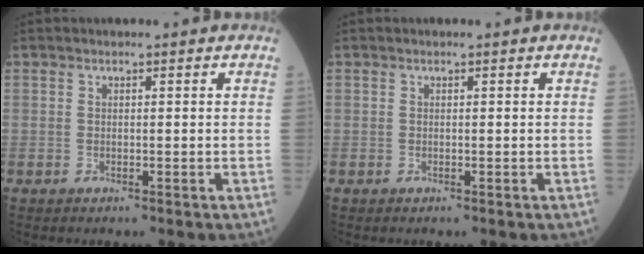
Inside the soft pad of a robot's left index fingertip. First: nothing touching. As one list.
[{"total": 0.0}]